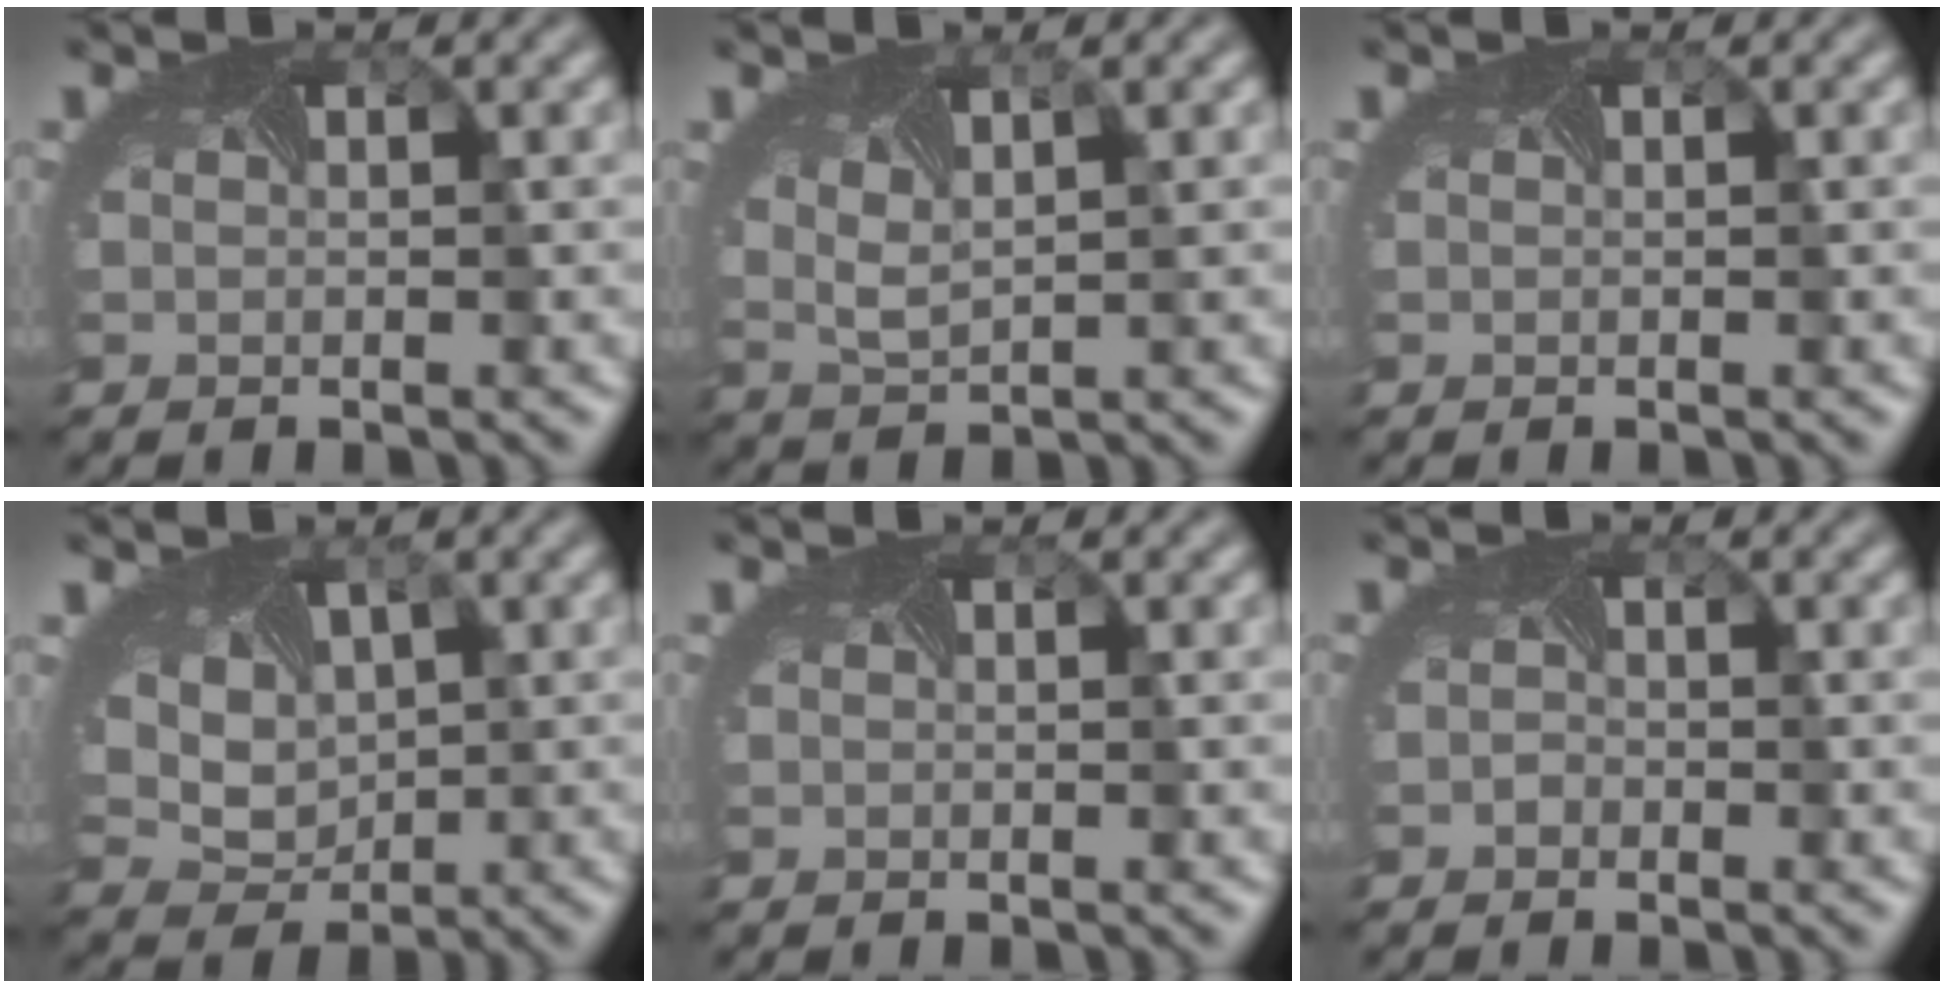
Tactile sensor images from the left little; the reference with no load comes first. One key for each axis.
{"total": 1.9, "fx": 1.2, "fy": 0.4, "fz": 1.4, "tx": -0.030, "ty": 0.001, "tz": 0.022}
{"total": 0.0}
{"total": 5.5, "fx": 2.0, "fy": 4.1, "fz": 3.2, "tx": -0.071, "ty": 0.014, "tz": 0.039}
{"total": 0.0}
{"total": 0.6, "fx": -0.4, "fy": 0.4, "fz": 0.0, "tx": 0.000, "ty": -0.002, "tz": -0.009}